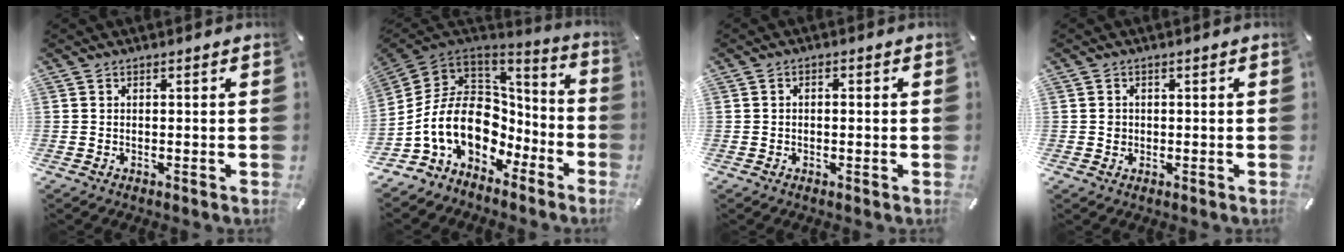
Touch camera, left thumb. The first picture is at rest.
{"total": 17.6, "force": [-1.6, 13.2, 11.5], "torque": [-0.257, -0.019, -0.024]}
{"total": 1.2, "force": [-0.3, 0.9, 0.8], "torque": [-0.015, 0.005, -0.008]}
{"total": 1.7, "force": [-0.2, 1.7, 0.5], "torque": [-0.001, 0.004, -0.008]}